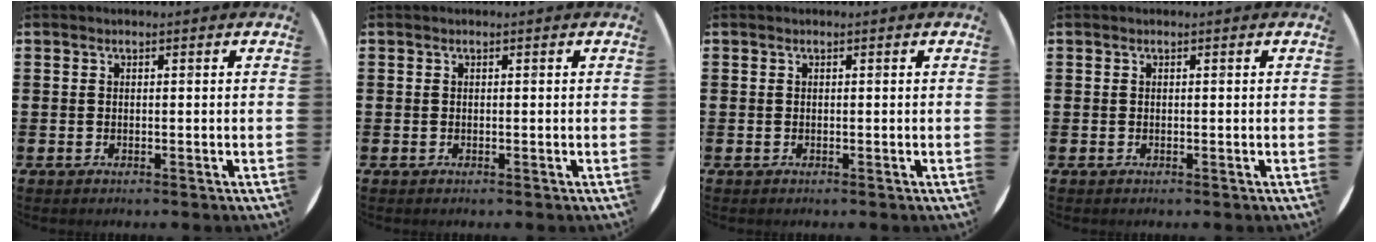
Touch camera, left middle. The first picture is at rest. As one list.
[{"total": 0.0}, {"total": 0.0}, {"total": 0.0}]